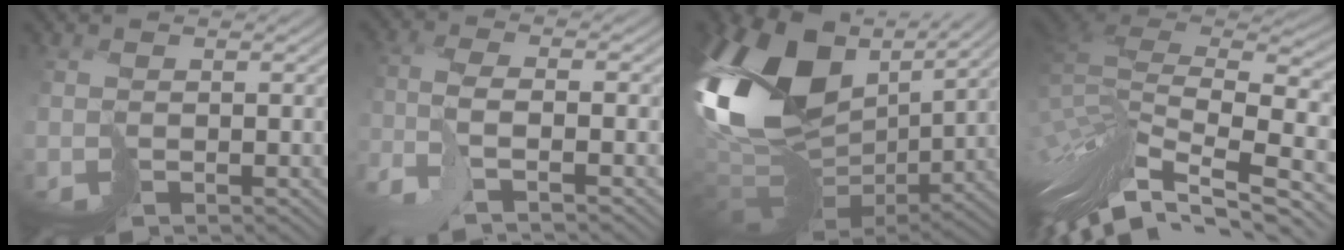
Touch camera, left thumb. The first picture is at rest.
{"total": 5.9, "force": [-3.5, 0.7, 4.7], "torque": [-0.096, -0.003, -0.079]}
{"total": 18.0, "force": [4.9, 10.7, 13.7], "torque": [-0.302, 0.006, 0.095]}
{"total": 12.9, "force": [-7.1, 5.0, 9.5], "torque": [-0.225, 0.005, -0.127]}